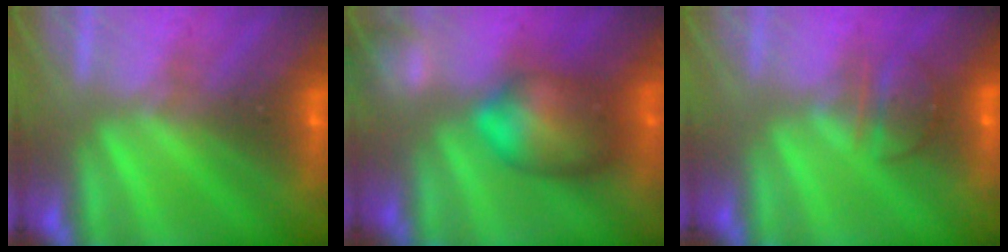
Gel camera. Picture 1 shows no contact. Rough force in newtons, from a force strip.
{"total": 7.9}
{"total": 2.4}